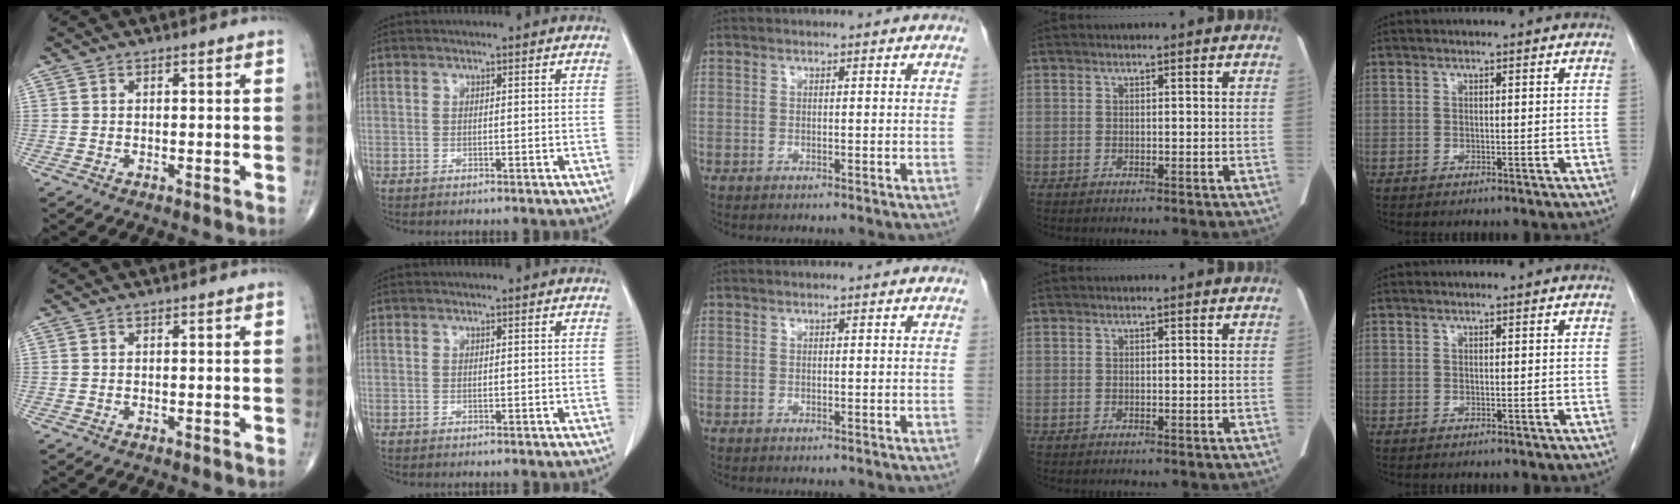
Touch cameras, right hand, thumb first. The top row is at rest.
{}